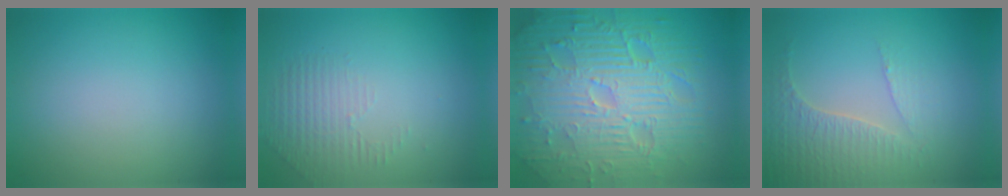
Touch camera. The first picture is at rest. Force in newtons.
{"total": 1.3, "press": 0.5, "slide": 1.2}
{"total": 11.4, "press": 7.4, "slide": 8.7}
{"total": 3.4, "press": 3.2, "slide": 1.4}